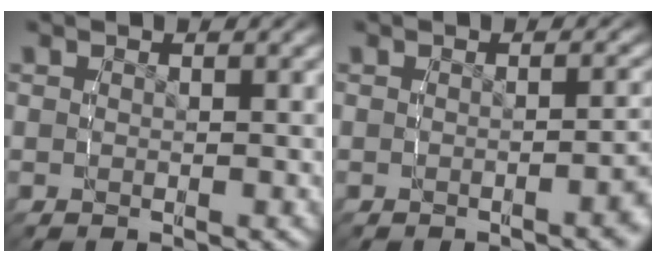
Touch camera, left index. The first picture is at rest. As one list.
[{"total": 2.0, "force": [-0.9, 0.2, 1.8], "torque": [-0.016, 0.009, -0.019]}]